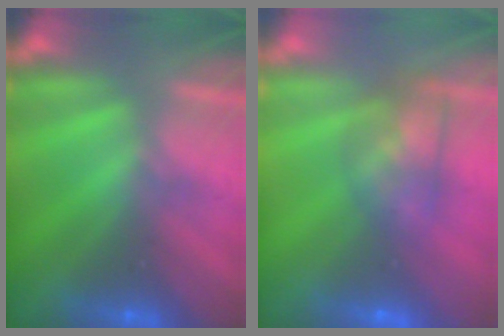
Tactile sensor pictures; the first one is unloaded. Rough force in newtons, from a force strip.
{"total": 5.8}